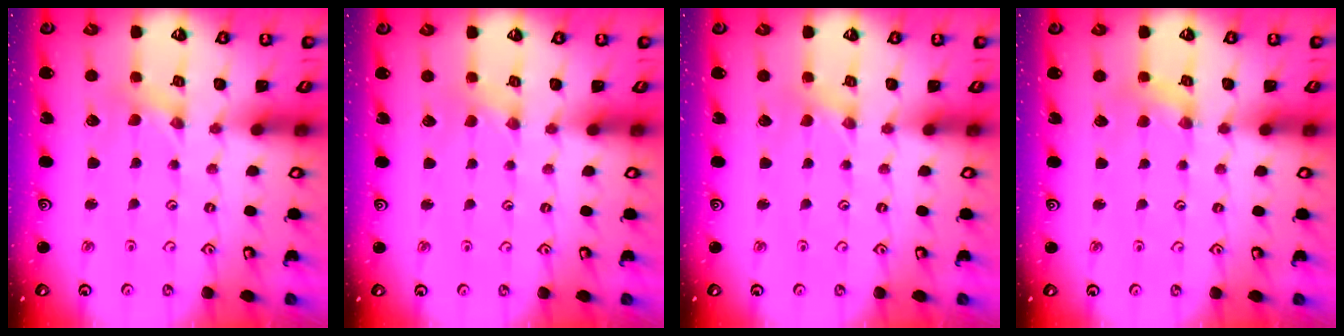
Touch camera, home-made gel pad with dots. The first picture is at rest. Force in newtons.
{"total": 0.0}
{"total": 0.0}
{"total": 3.0, "press": 3.0, "slide": 0.3}